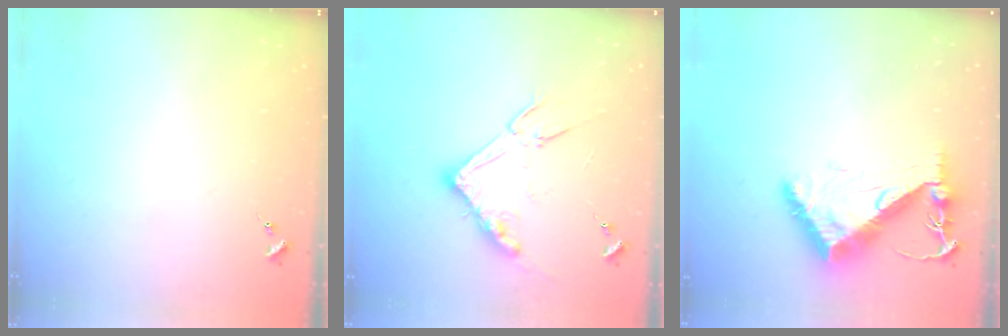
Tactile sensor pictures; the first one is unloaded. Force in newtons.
{"total": 14.8, "press": 14.8, "slide": 0.4}
{"total": 9.5, "press": 9.5, "slide": 1.1}